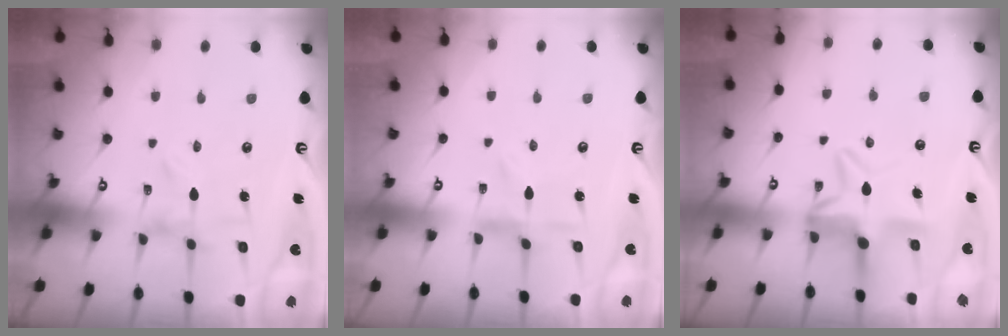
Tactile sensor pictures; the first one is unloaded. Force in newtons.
{"total": 1.1, "press": 1.1, "slide": 0.2}
{"total": 8.4, "press": 8.3, "slide": 1.0}